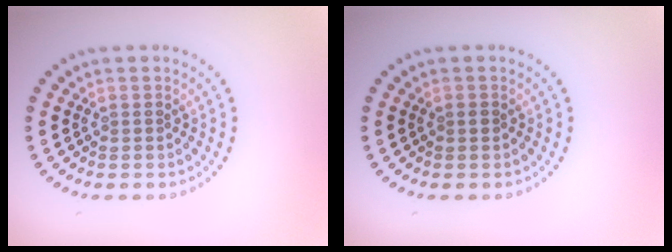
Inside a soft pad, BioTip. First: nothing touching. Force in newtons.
{"total": 0.6, "press": 0.6, "slide": 0.1}